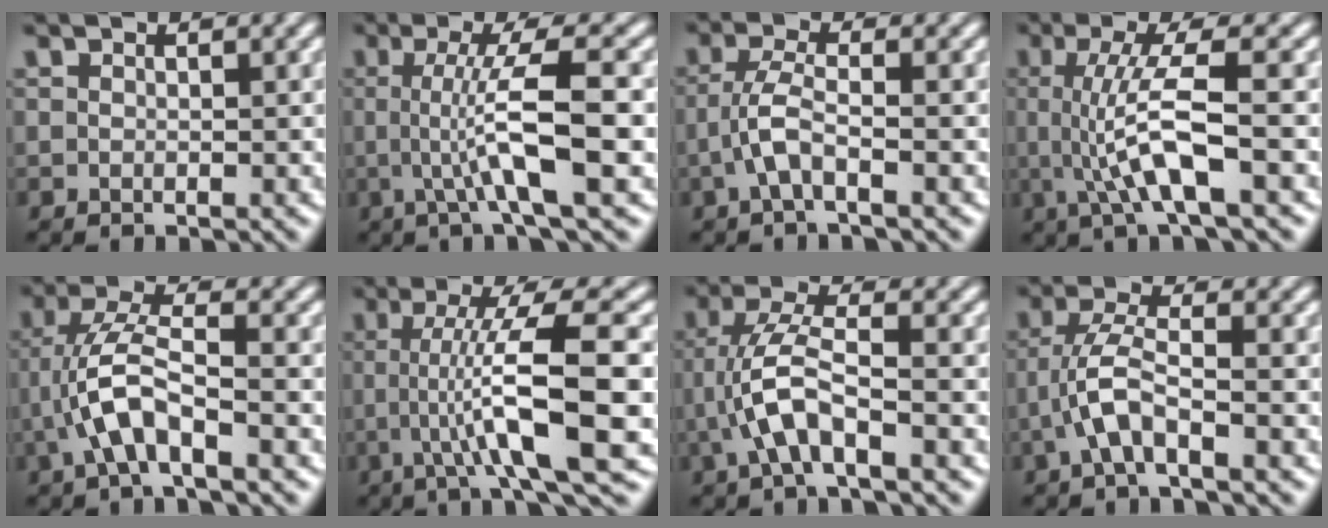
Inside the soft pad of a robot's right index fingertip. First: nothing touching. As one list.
[{"total": 5.7, "force": [0.1, -0.1, 5.7], "torque": [-0.095, -0.008, 0.006]}, {"total": 2.6, "force": [-1.0, 0.1, 2.4], "torque": [-0.050, -0.010, -0.011]}, {"total": 5.7, "force": [-0.3, 0.4, 5.6], "torque": [-0.104, -0.011, 0.002]}, {"total": 4.4, "force": [-0.3, 1.5, 4.2], "torque": [-0.087, -0.005, -0.001]}, {"total": 8.4, "force": [0.1, 0.8, 8.4], "torque": [-0.128, -0.007, 0.007]}, {"total": 4.2, "force": [-0.4, 1.1, 4.0], "torque": [-0.083, -0.006, -0.001]}, {"total": 3.4, "force": [-0.8, 0.7, 3.2], "torque": [-0.068, -0.009, -0.008]}]